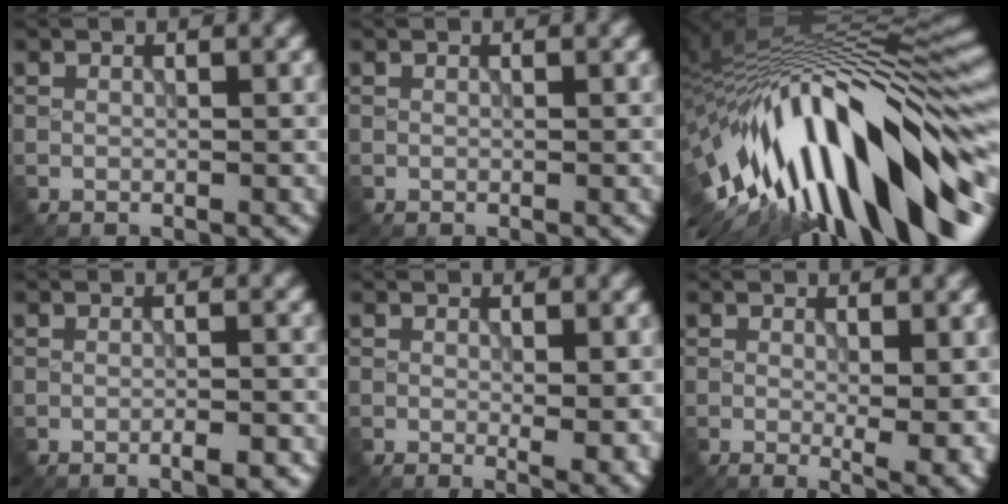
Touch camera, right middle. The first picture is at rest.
{"total": 0.0}
{"total": 17.8, "force": [-4.6, 6.6, 15.9], "torque": [-0.239, 0.013, -0.086]}
{"total": 2.2, "force": [-1.3, 0.4, 1.7], "torque": [-0.022, 0.005, -0.022]}
{"total": 2.9, "force": [0.0, 0.9, 2.7], "torque": [-0.037, -0.011, 0.003]}
{"total": 4.2, "force": [-0.1, 1.4, 4.0], "torque": [-0.052, -0.014, 0.002]}